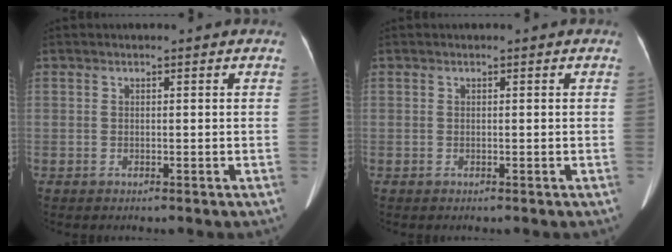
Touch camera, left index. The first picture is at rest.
{"total": 0.0}